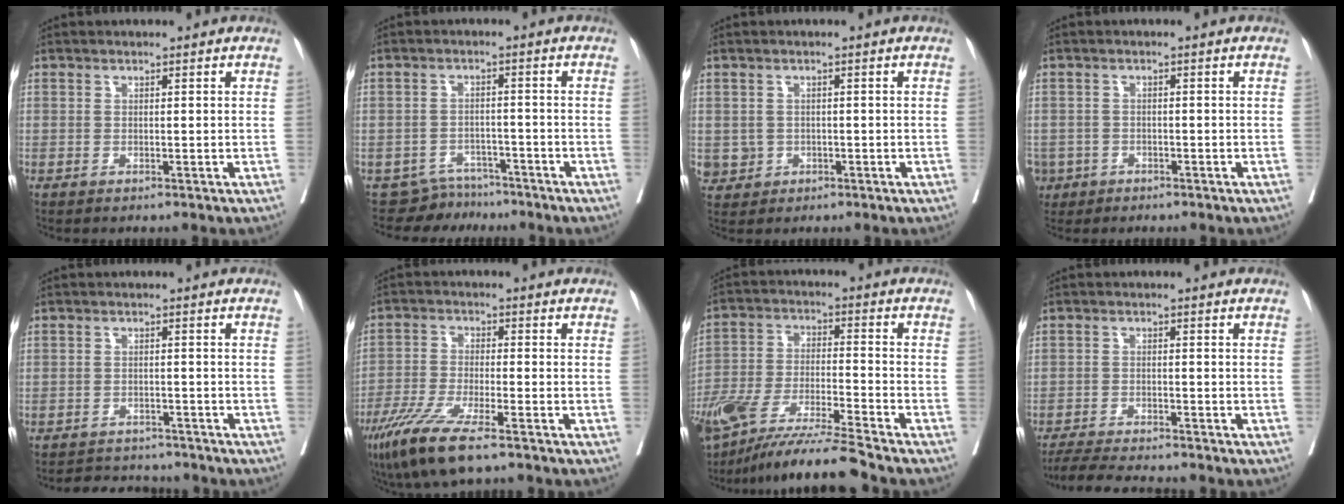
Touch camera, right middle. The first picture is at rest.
{"total": 4.6, "force": [-4.1, 1.6, -1.3], "torque": [0.019, 0.015, -0.064]}
{"total": 3.0, "force": [-0.5, 2.9, 0.4], "torque": [0.001, 0.006, -0.002]}
{"total": 5.4, "force": [-3.1, 4.4, 0.9], "torque": [-0.029, 0.003, -0.050]}
{"total": 6.3, "force": [-6.0, 1.6, 0.7], "torque": [-0.010, 0.002, -0.083]}
{"total": 9.8, "force": [-6.6, 1.1, 7.2], "torque": [-0.144, -0.028, -0.118]}
{"total": 15.7, "force": [-13.1, -0.4, 8.7], "torque": [-0.175, -0.033, -0.238]}
{"total": 7.3, "force": [-6.8, 0.1, 2.7], "torque": [-0.045, -0.021, -0.113]}